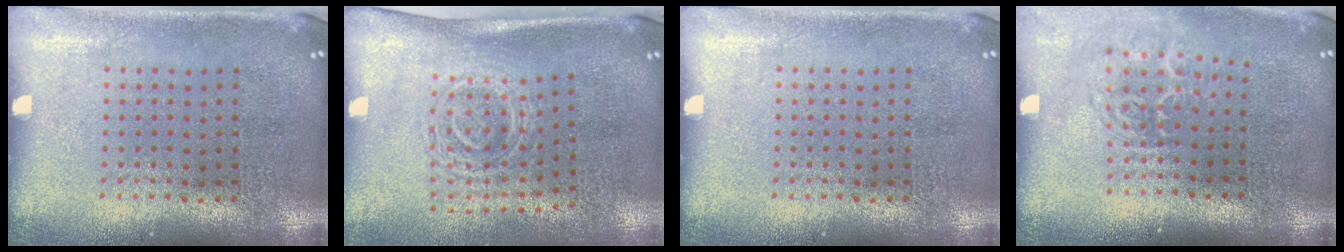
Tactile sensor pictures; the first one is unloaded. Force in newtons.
{"total": 1.7, "press": 1.3, "slide": 1.1}
{"total": 0.0}
{"total": 1.7, "press": 1.1, "slide": 1.2}